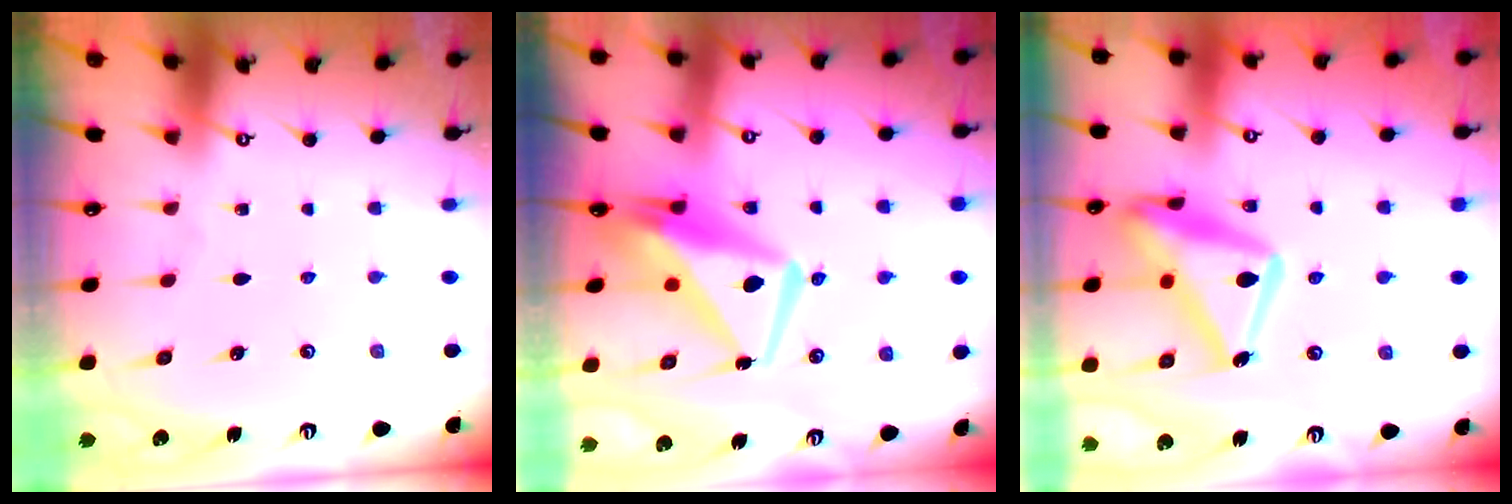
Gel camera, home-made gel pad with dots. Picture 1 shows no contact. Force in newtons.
{"total": 12.7, "press": 12.6, "slide": 1.6}
{"total": 20.6, "press": 20.6, "slide": 1.4}